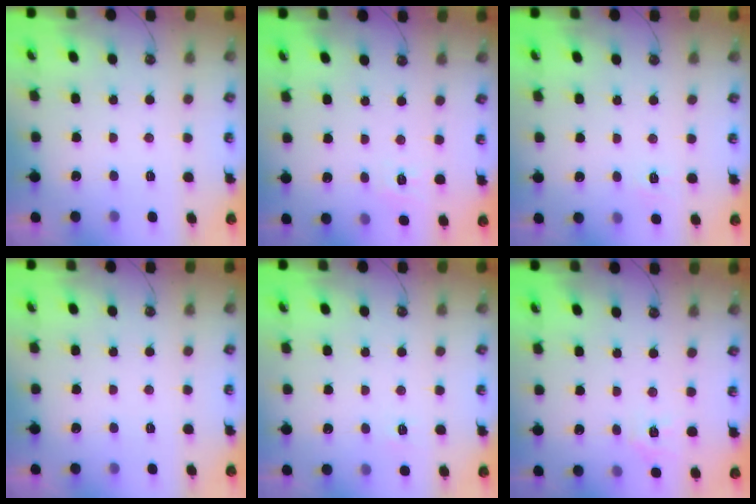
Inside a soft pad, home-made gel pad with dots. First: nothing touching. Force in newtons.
{"total": 2.9, "press": 2.9, "slide": 0.3}
{"total": 4.6, "press": 4.5, "slide": 0.5}
{"total": 0.0}
{"total": 3.9, "press": 3.9, "slide": 0.5}
{"total": 5.0, "press": 5.0, "slide": 0.7}